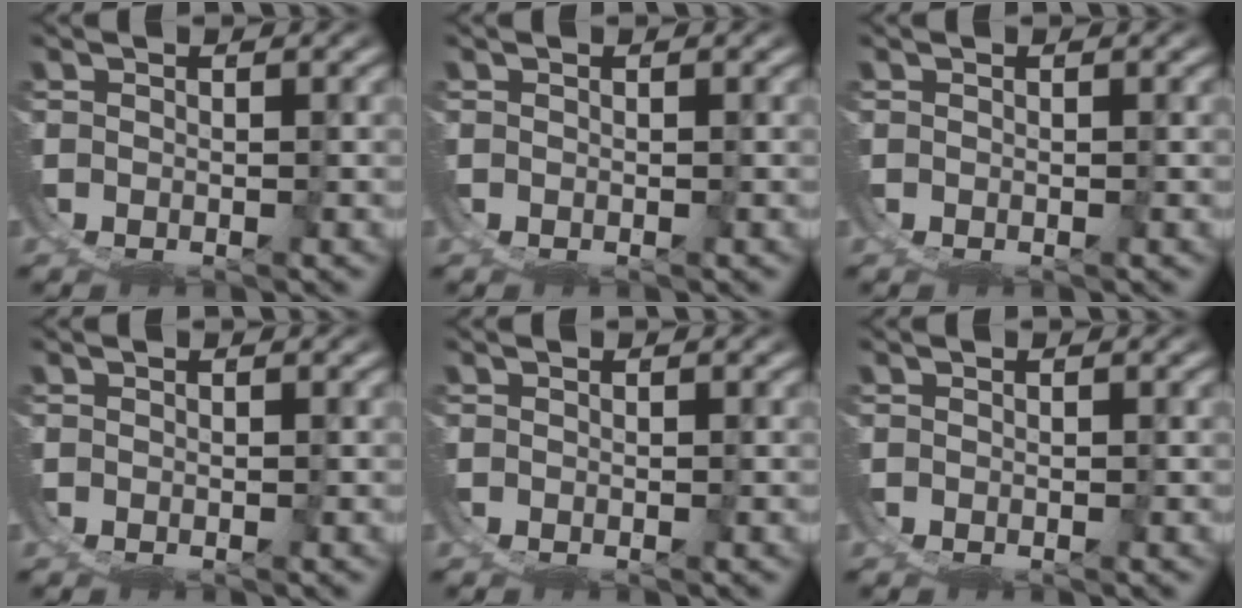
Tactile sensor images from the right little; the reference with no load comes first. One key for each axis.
{"total": 0.0}
{"total": 0.0}
{"total": 0.0}
{"total": 0.0}
{"total": 0.0}